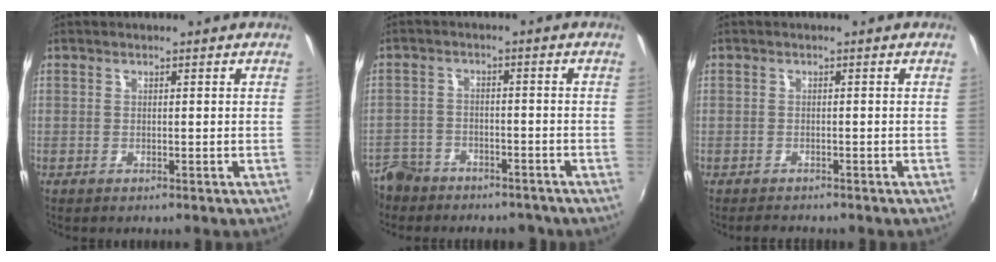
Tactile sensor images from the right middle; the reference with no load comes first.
{"total": 11.6, "force": [-8.4, 7.4, 3.0], "torque": [-0.099, 0.014, -0.131]}
{"total": 1.9, "force": [-1.6, 0.9, 0.1], "torque": [-0.009, 0.000, -0.030]}